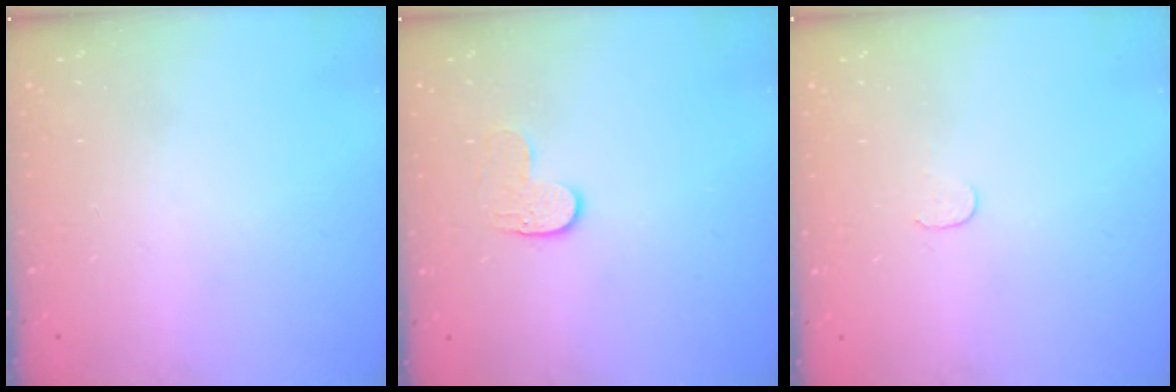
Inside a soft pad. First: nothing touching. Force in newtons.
{"total": 3.6, "press": 3.6, "slide": 0.3}
{"total": 3.7, "press": 3.7, "slide": 0.4}